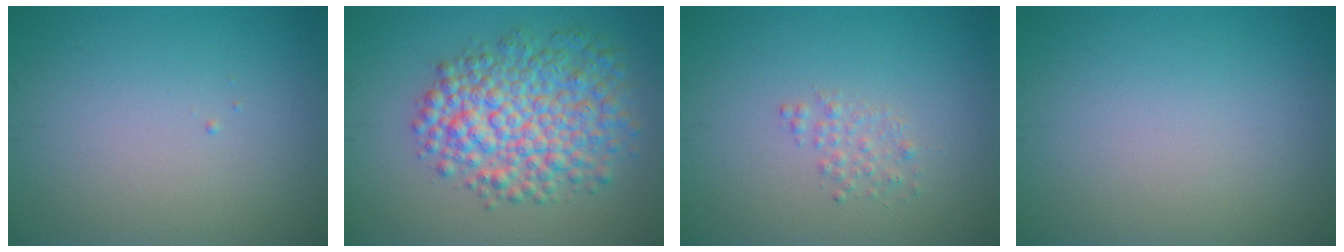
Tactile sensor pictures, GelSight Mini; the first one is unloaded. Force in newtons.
{"total": 7.9, "press": 7.9, "slide": 0.2}
{"total": 1.3, "press": 1.3, "slide": 0.0}
{"total": 0.0}